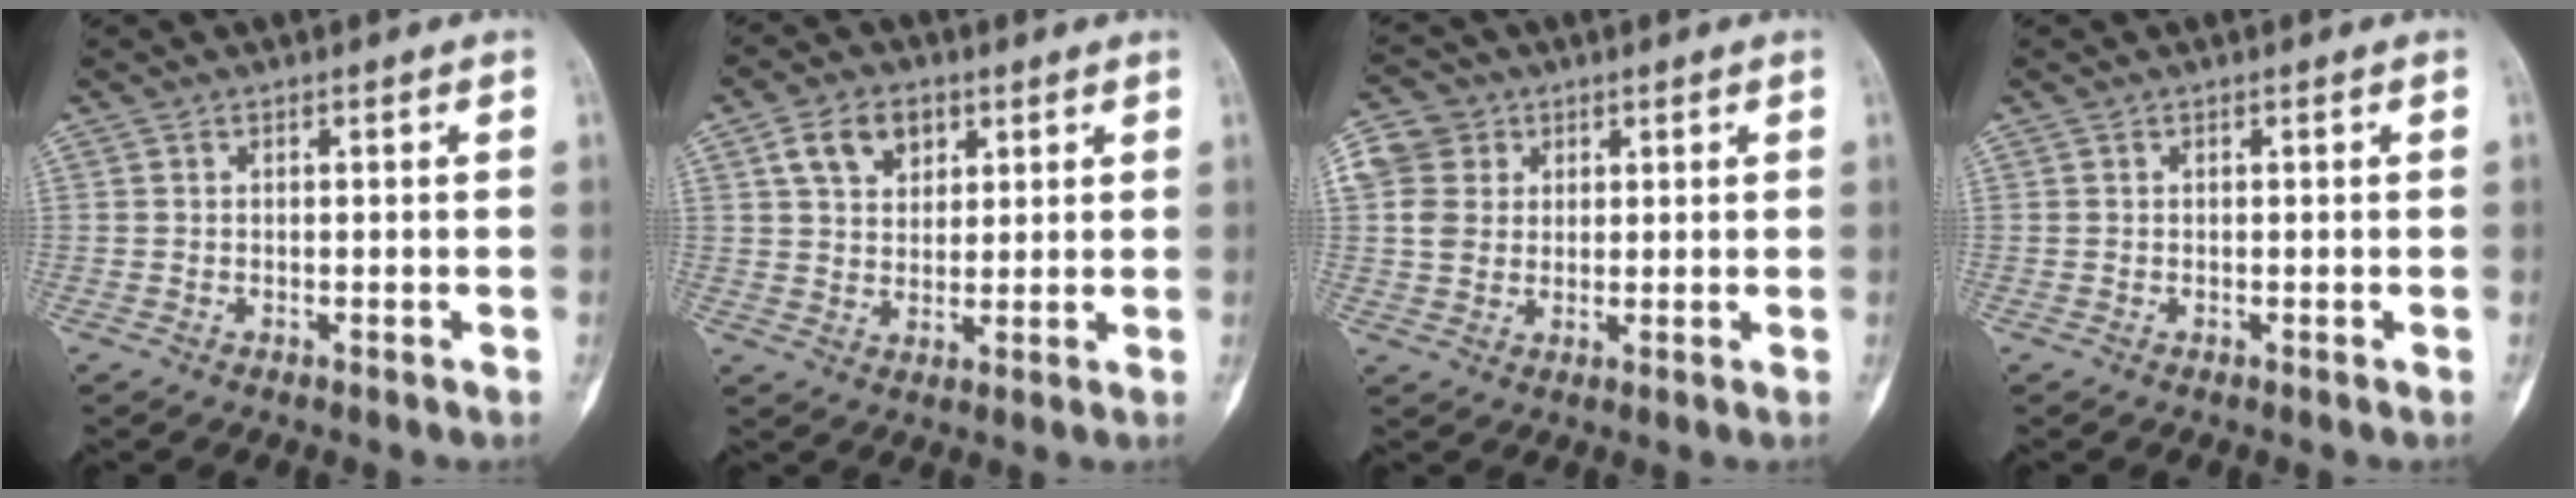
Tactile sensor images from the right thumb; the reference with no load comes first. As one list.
[{"total": 7.8, "force": [3.6, 5.4, 4.3], "torque": [-0.049, -0.009, 0.062]}, {"total": 7.3, "force": [1.9, 6.5, 2.7], "torque": [-0.039, 0.003, 0.033]}, {"total": 0.0}]